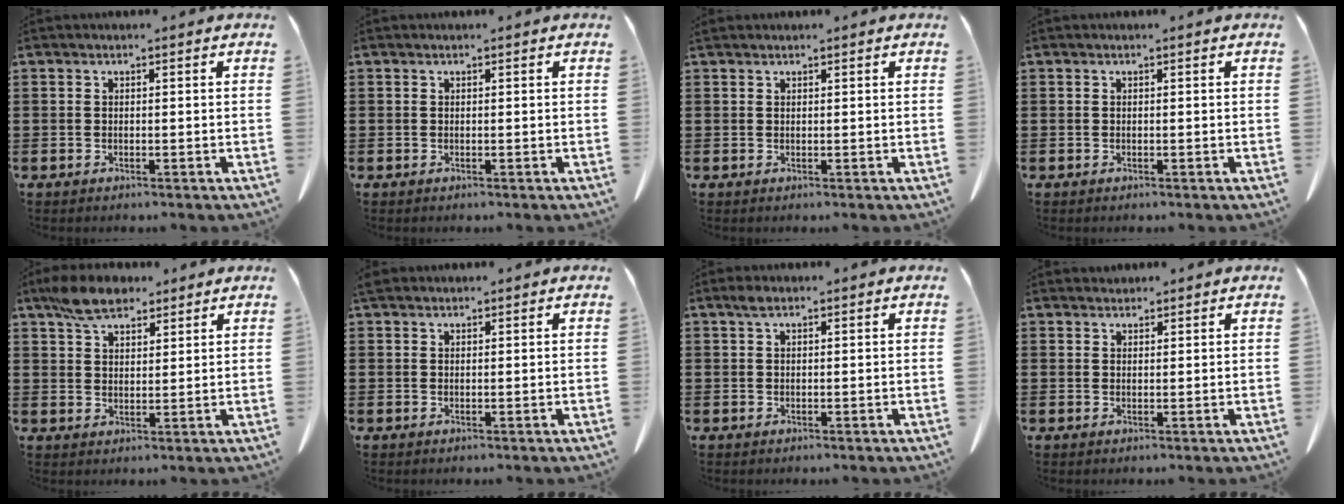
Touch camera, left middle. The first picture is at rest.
{"total": 0.0}
{"total": 0.5, "force": [0.5, 0.1, 0.1], "torque": [-0.005, -0.003, 0.011]}
{"total": 0.0}
{"total": 6.9, "force": [5.2, 3.1, 3.3], "torque": [-0.082, 0.000, 0.099]}
{"total": 1.2, "force": [1.1, 0.3, 0.4], "torque": [-0.013, -0.001, 0.024]}
{"total": 1.3, "force": [0.7, 0.5, 0.9], "torque": [-0.022, 0.002, 0.013]}
{"total": 1.5, "force": [1.4, 0.4, 0.0], "torque": [-0.003, -0.001, 0.029]}